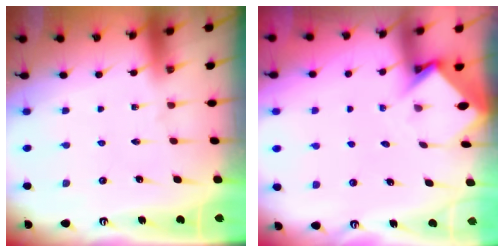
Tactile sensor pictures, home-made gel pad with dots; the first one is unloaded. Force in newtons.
{"total": 3.8, "press": 3.8, "slide": 0.3}